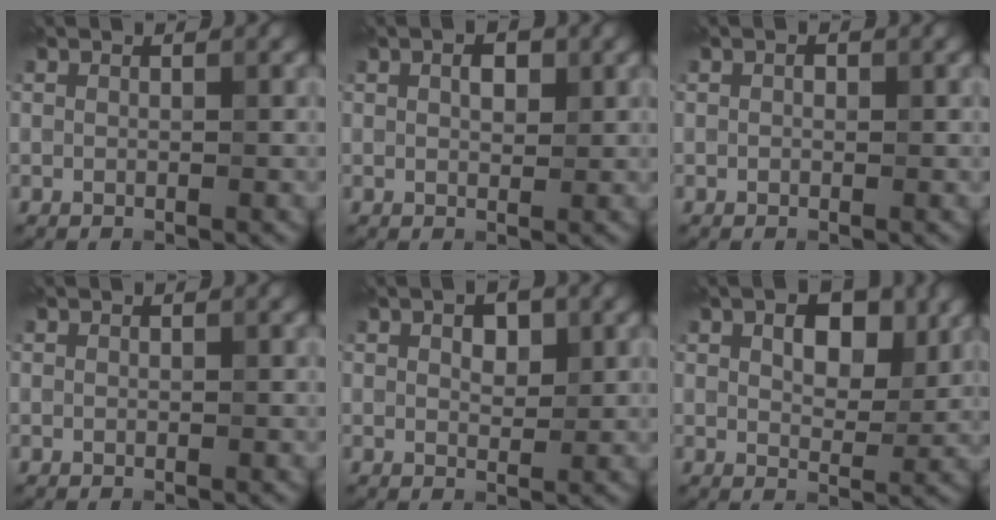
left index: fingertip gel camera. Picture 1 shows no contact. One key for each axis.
{"total": 1.7, "fx": 0.6, "fy": 1.0, "fz": 1.3, "tx": -0.020, "ty": 0.002, "tz": 0.010}
{"total": 0.5, "fx": 0.1, "fy": 0.4, "fz": 0.3, "tx": -0.003, "ty": -0.002, "tz": -0.001}
{"total": 0.0}
{"total": 2.4, "fx": 1.0, "fy": 1.2, "fz": 1.7, "tx": -0.024, "ty": 0.001, "tz": 0.018}
{"total": 5.3, "fx": 2.2, "fy": 2.7, "fz": 3.9, "tx": -0.060, "ty": 0.000, "tz": 0.034}